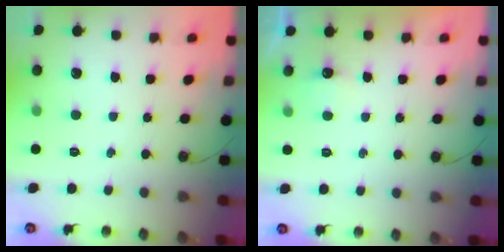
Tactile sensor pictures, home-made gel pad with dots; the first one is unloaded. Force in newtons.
{"total": 3.0, "press": 3.0, "slide": 0.6}